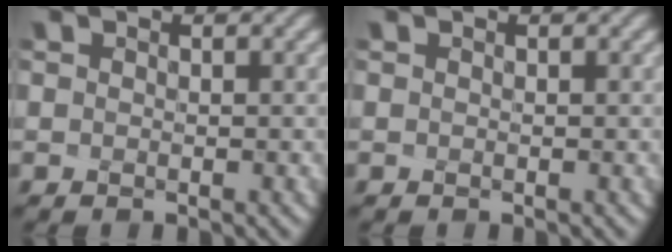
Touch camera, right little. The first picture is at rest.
{"total": 0.0}